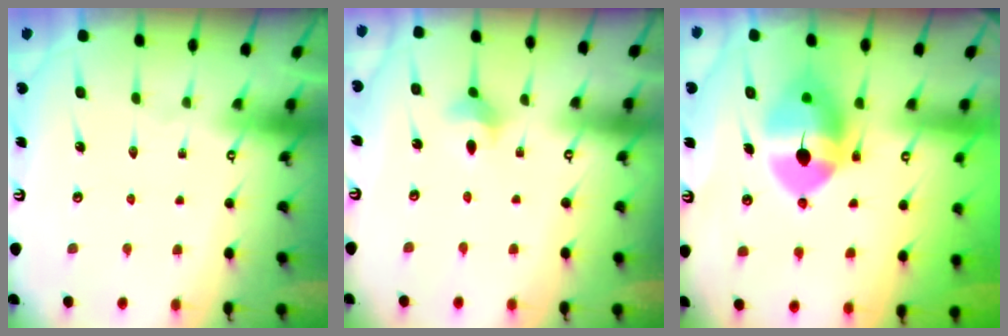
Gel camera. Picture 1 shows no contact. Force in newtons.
{"total": 3.0, "press": 2.9, "slide": 0.7}
{"total": 12.0, "press": 11.8, "slide": 2.2}